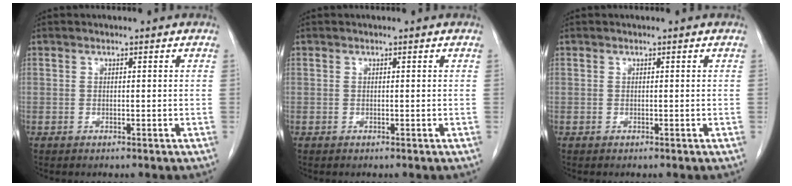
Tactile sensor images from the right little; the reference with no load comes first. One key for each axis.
{"total": 0.0}
{"total": 0.0}